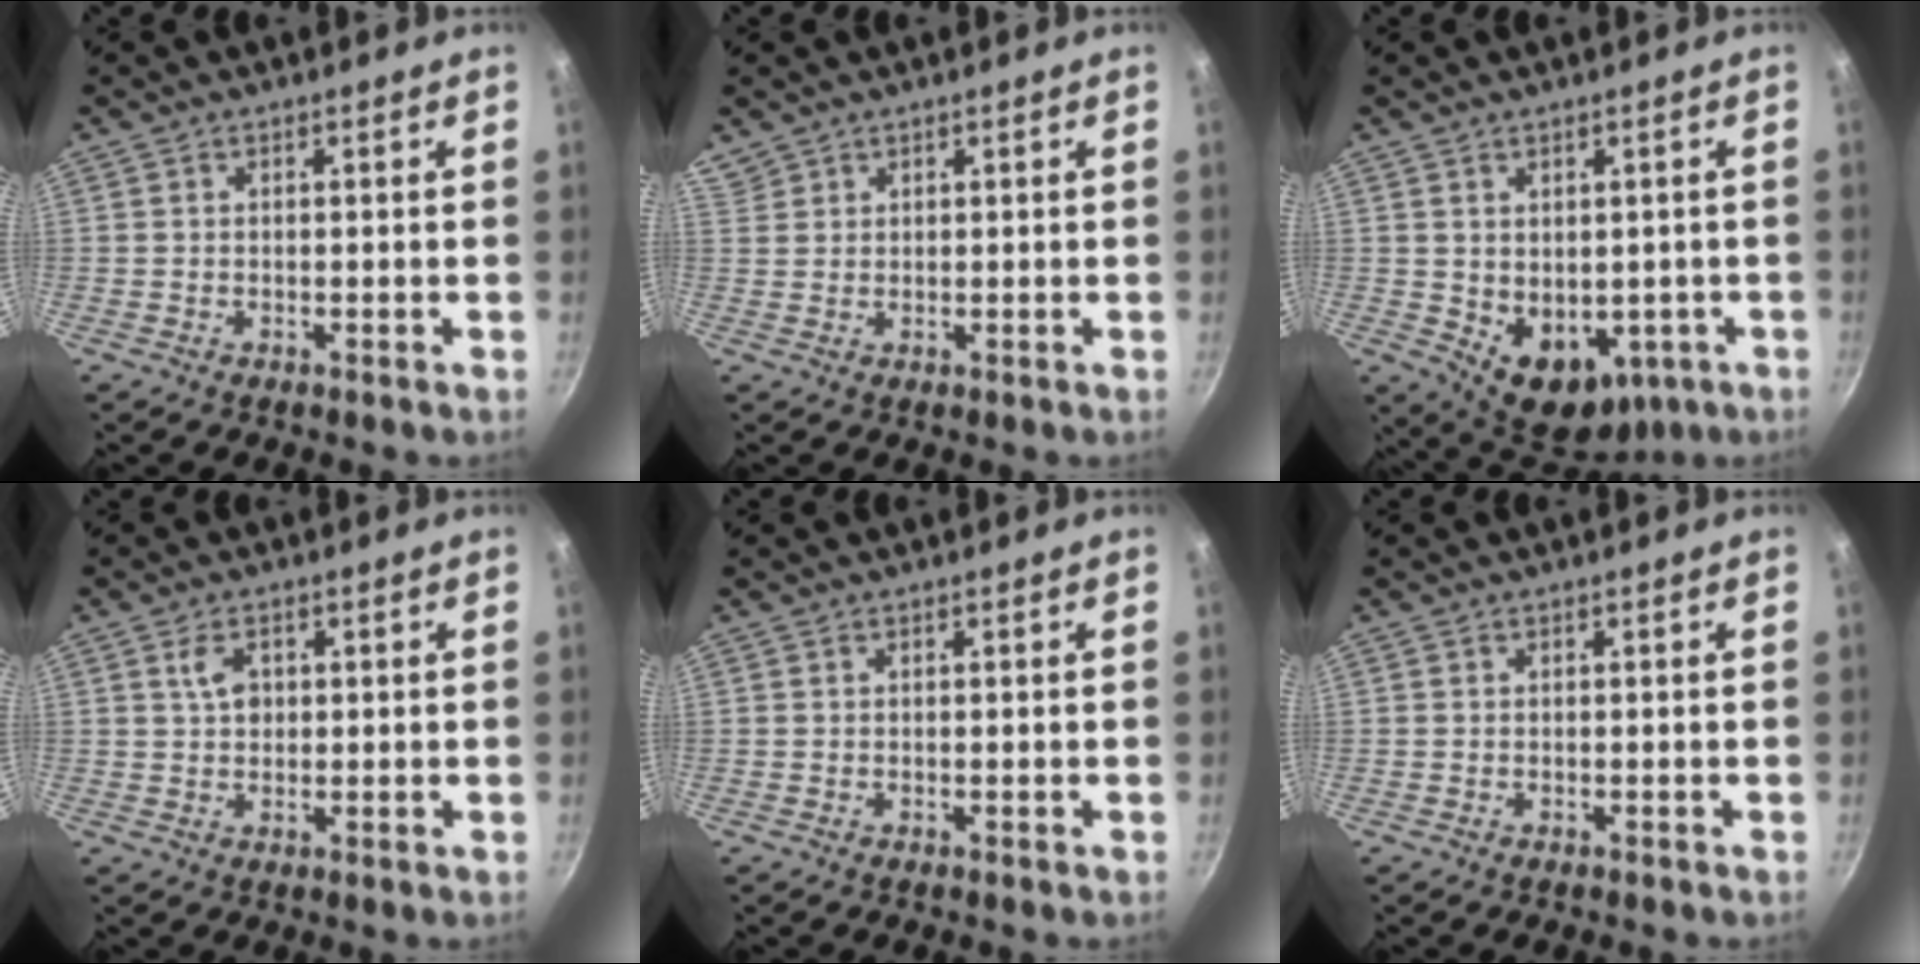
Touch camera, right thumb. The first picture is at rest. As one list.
[{"total": 3.2, "force": [2.4, 2.0, 0.6], "torque": [0.000, 0.008, 0.052]}, {"total": 11.2, "force": [-1.7, 7.9, 7.7], "torque": [-0.079, -0.011, 0.004]}, {"total": 3.5, "force": [1.0, 2.4, 2.4], "torque": [-0.032, 0.002, 0.015]}, {"total": 0.0}, {"total": 0.0}]